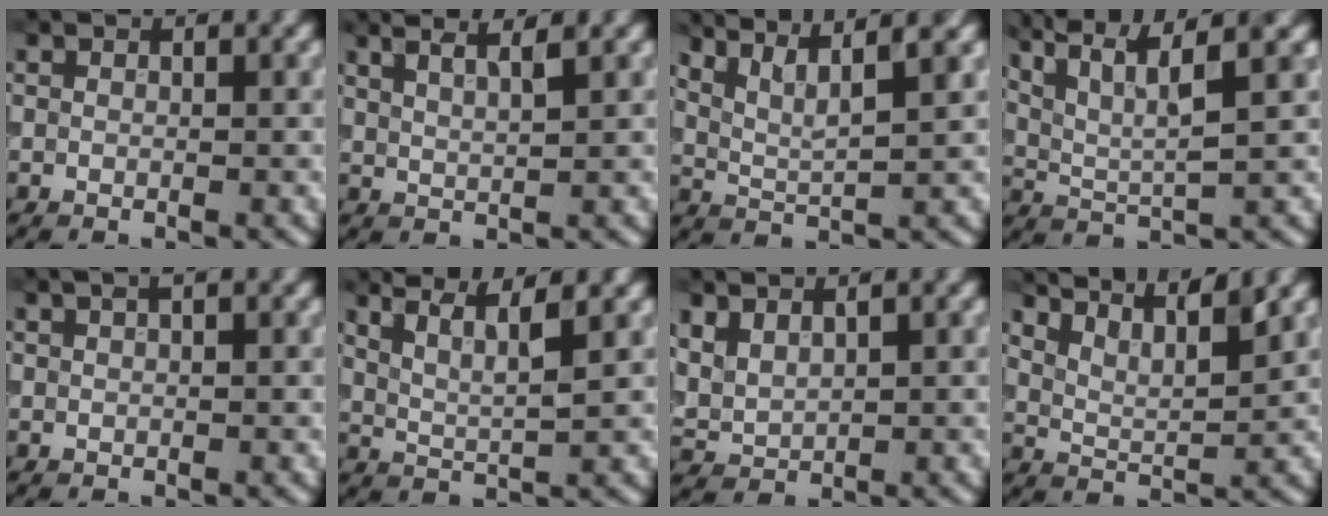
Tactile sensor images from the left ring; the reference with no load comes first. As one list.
[{"total": 3.8, "force": [2.4, 1.2, 2.7], "torque": [-0.028, 0.019, 0.017]}, {"total": 5.2, "force": [3.7, 1.1, 3.5], "torque": [-0.063, 0.020, 0.046]}, {"total": 7.0, "force": [4.2, 1.5, 5.3], "torque": [-0.101, 0.015, 0.072]}, {"total": 1.1, "force": [0.6, 0.2, 0.8], "torque": [-0.020, 0.003, 0.011]}, {"total": 4.5, "force": [3.1, 1.0, 3.2], "torque": [-0.055, 0.016, 0.037]}, {"total": 2.5, "force": [1.6, 1.4, 1.4], "torque": [-0.039, 0.002, 0.035]}, {"total": 6.6, "force": [5.1, 1.9, 3.7], "torque": [-0.060, 0.029, 0.058]}]